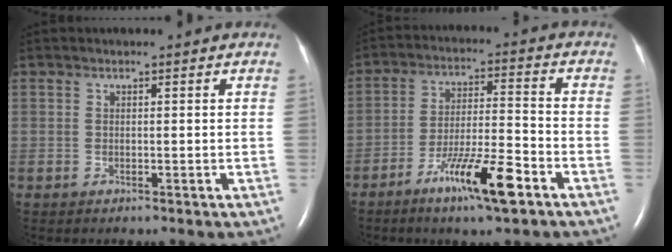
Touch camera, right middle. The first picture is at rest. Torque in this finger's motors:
{"motor_torque": [1.16, -0.98, 0.23, 0.09]}